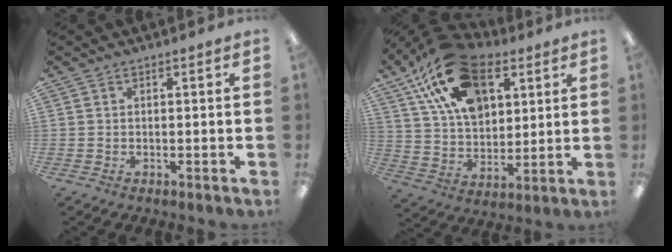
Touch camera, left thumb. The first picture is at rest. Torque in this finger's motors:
{"motor_torque": [0.68, 0.75, 1.41, -1.36, 0.43]}